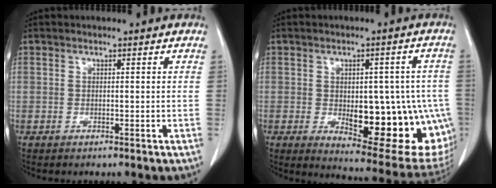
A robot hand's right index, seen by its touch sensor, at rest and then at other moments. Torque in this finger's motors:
{"motor_torque": [1.52, -0.62, 0.63, 0.07]}